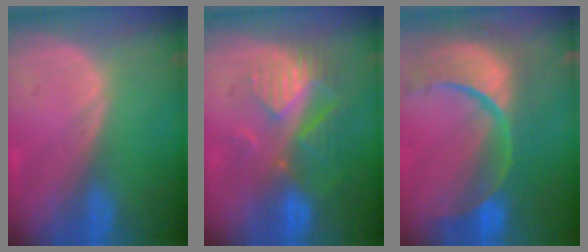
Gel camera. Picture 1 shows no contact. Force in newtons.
{"total": 8.8, "press": 8.0, "slide": 3.8}
{"total": 13.7, "press": 10.8, "slide": 8.4}